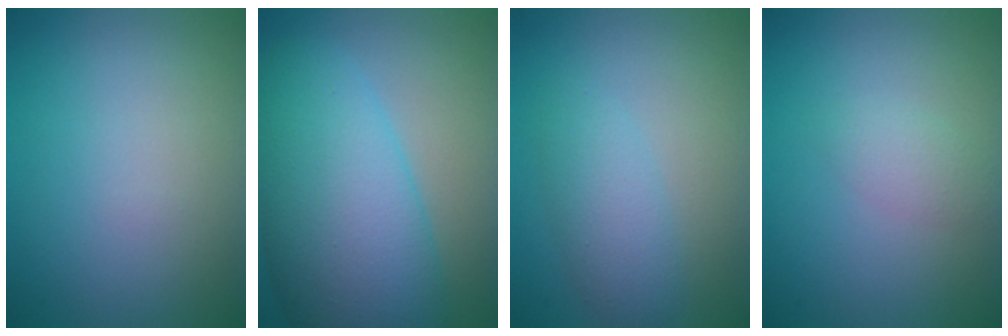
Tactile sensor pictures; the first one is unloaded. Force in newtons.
{"total": 11.8, "press": 11.8, "slide": 0.3}
{"total": 2.9, "press": 2.8, "slide": 0.2}
{"total": 1.6, "press": 1.6, "slide": 0.0}